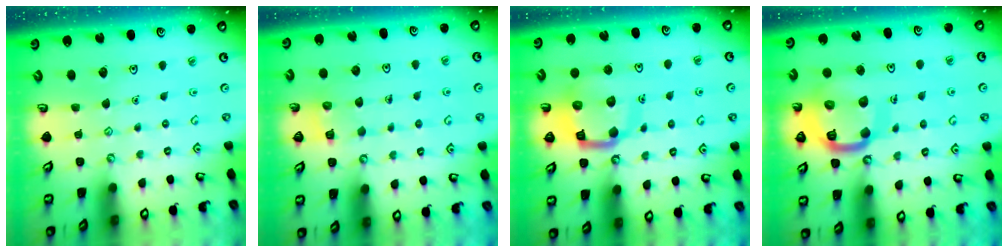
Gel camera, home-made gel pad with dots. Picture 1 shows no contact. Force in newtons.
{"total": 2.2, "press": 2.2, "slide": 0.1}
{"total": 12.4, "press": 12.3, "slide": 1.4}
{"total": 17.4, "press": 17.3, "slide": 1.7}